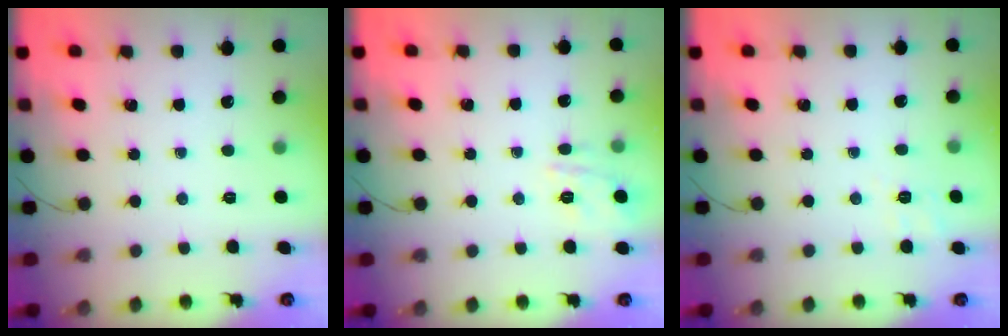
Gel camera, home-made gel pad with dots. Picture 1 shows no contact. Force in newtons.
{"total": 2.9, "press": 2.7, "slide": 1.2}
{"total": 2.3, "press": 1.4, "slide": 1.9}